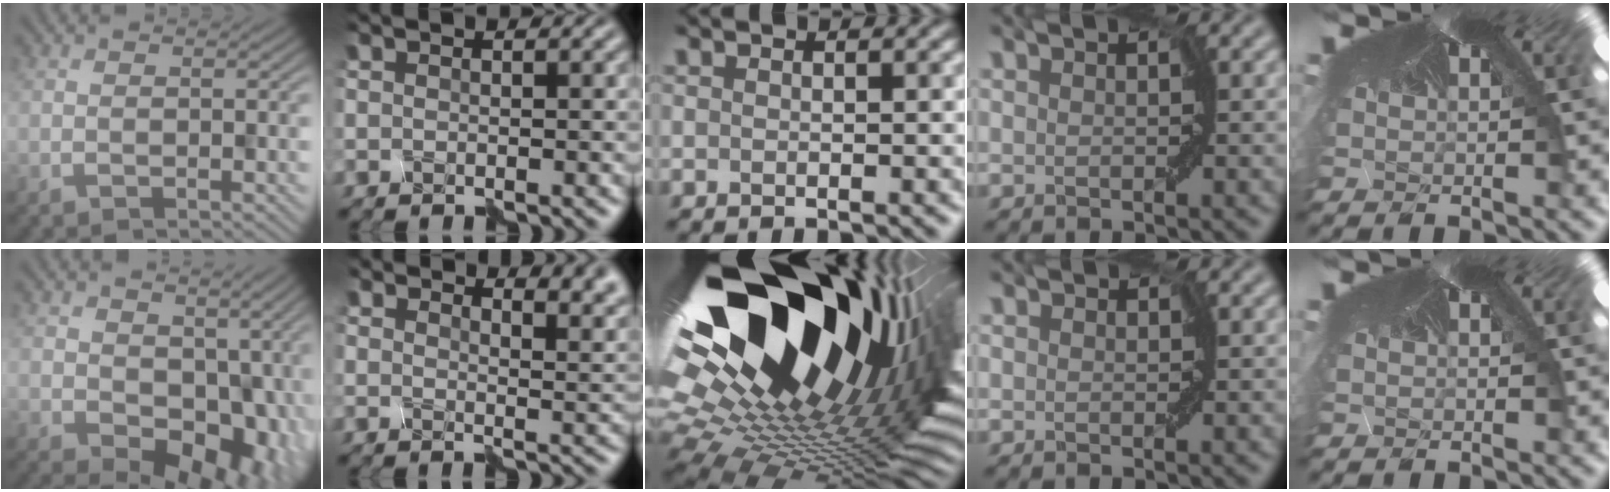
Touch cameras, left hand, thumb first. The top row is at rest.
{"thumb": {"total": 10.7, "force": [-0.7, 7.5, 7.6], "torque": [-0.109, -0.034, 0.002]}, "index": {"total": 4.9, "force": [4.0, 1.8, 2.3], "torque": [-0.025, 0.000, 0.043]}, "middle": {"total": 21.4, "force": [6.6, 10.8, 17.3], "torque": [-0.290, -0.049, 0.154]}}